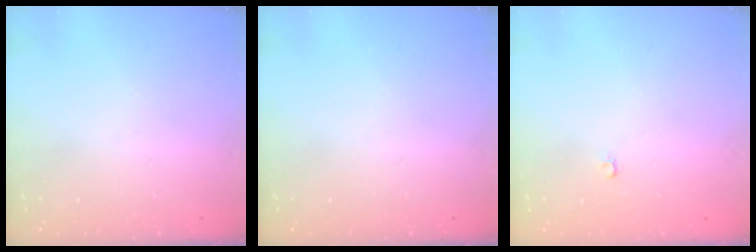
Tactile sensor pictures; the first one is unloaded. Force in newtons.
{"total": 0.0}
{"total": 2.0, "press": 2.0, "slide": 0.4}